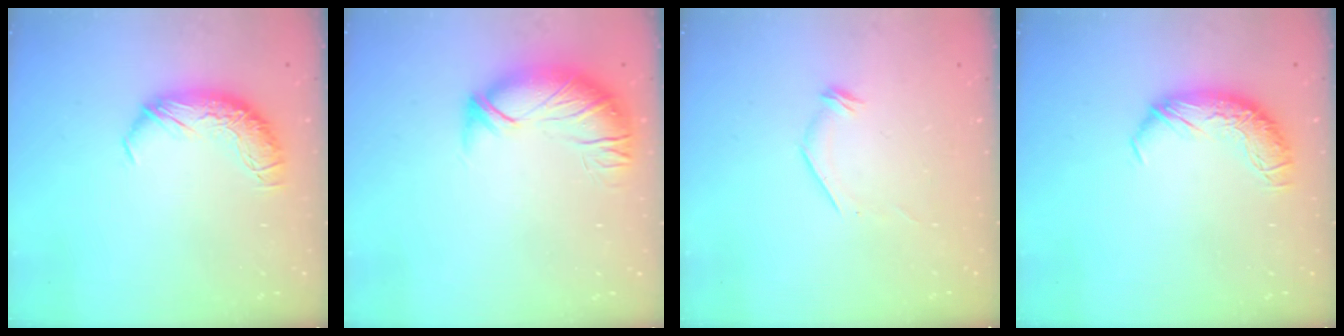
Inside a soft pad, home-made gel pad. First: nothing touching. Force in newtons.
{"total": 2.8, "press": 1.3, "slide": 2.5}
{"total": 6.0, "press": 5.9, "slide": 1.0}
{"total": 0.0}